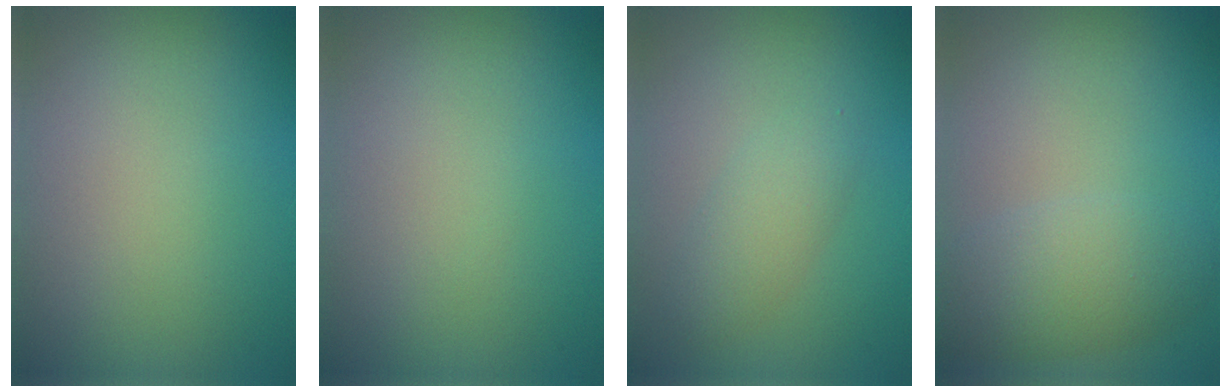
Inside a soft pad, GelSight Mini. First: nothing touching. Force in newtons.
{"total": 0.0}
{"total": 2.2, "press": 2.2, "slide": 0.1}
{"total": 4.0, "press": 4.0, "slide": 0.2}